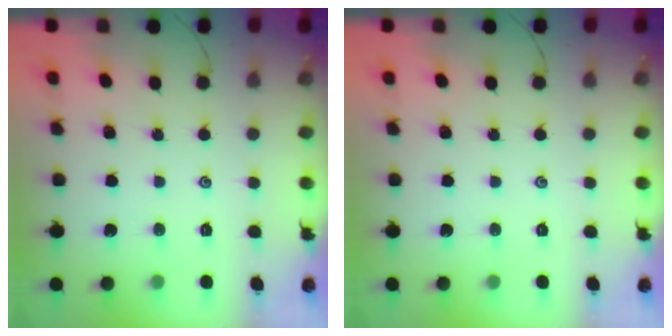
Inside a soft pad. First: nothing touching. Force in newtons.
{"total": 0.0}